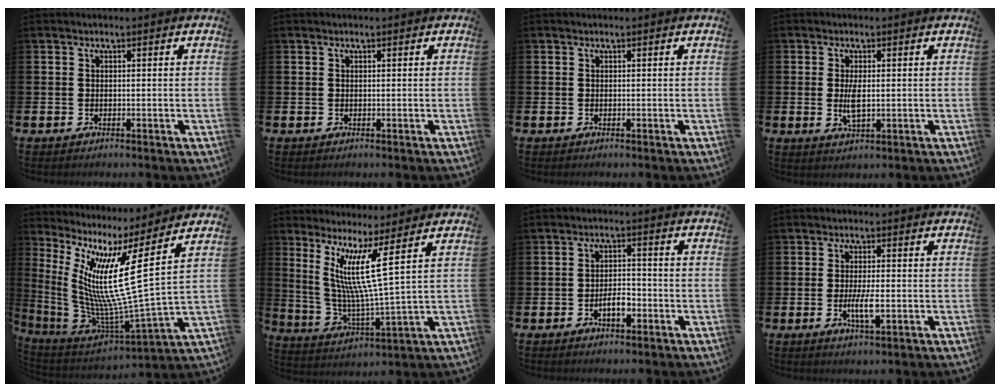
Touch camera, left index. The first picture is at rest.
{"total": 0.0}
{"total": 0.0}
{"total": 3.2, "force": [0.2, 1.2, 3.0], "torque": [-0.054, 0.002, 0.001]}
{"total": 14.3, "force": [4.8, 1.4, 13.4], "torque": [-0.268, -0.069, 0.060]}
{"total": 10.6, "force": [5.8, 0.3, 8.8], "torque": [-0.167, -0.036, 0.094]}
{"total": 3.4, "force": [-1.4, 1.6, 2.6], "torque": [-0.041, 0.005, -0.029]}
{"total": 3.7, "force": [-0.7, 1.0, 3.5], "torque": [-0.061, -0.004, -0.016]}